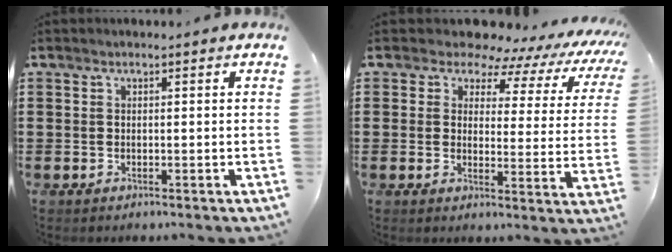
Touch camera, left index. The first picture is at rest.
{"total": 6.5, "force": [5.8, 2.2, 1.9], "torque": [-0.056, -0.041, 0.096]}